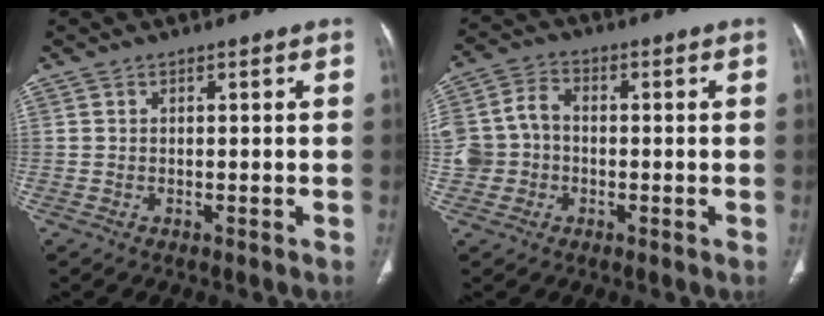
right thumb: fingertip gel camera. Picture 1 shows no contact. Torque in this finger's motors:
{"motor_torque": [0.07, 0.06, 0.75, 0.02, 0.04]}